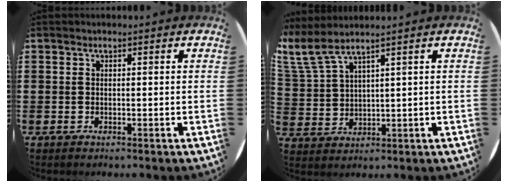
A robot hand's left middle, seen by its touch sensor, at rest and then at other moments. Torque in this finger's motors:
{"motor_torque": [-0.57, -1.56, 0.70, 0.21]}